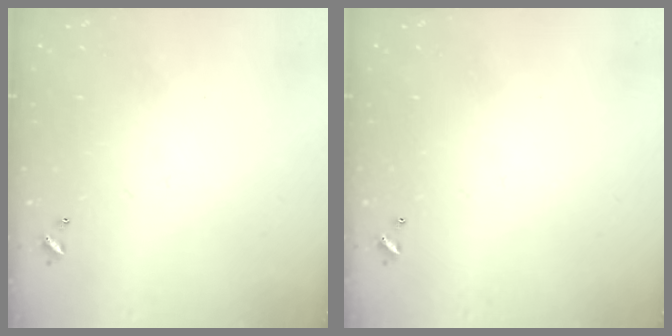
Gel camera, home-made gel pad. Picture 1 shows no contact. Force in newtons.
{"total": 0.0}